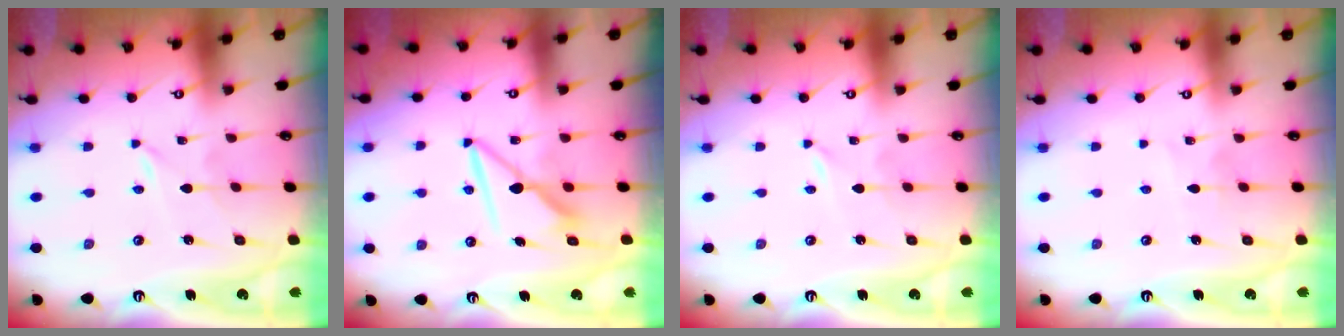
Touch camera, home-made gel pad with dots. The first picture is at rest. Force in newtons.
{"total": 7.9, "press": 7.9, "slide": 0.3}
{"total": 0.0}
{"total": 4.0, "press": 4.0, "slide": 0.3}